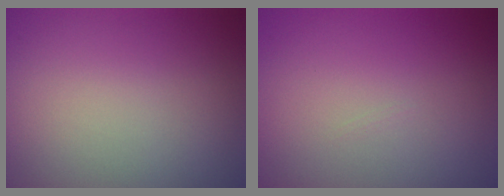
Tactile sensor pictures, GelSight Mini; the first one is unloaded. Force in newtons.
{"total": 0.0}